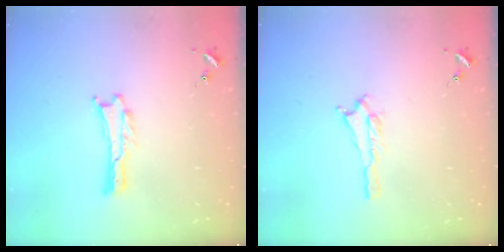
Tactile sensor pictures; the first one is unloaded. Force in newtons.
{"total": 1.4, "press": 1.4, "slide": 0.2}